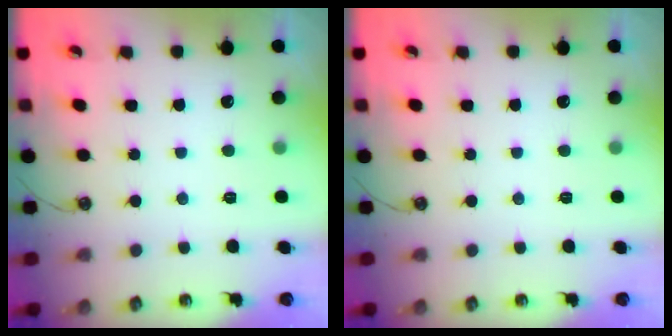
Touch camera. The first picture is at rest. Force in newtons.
{"total": 0.0}